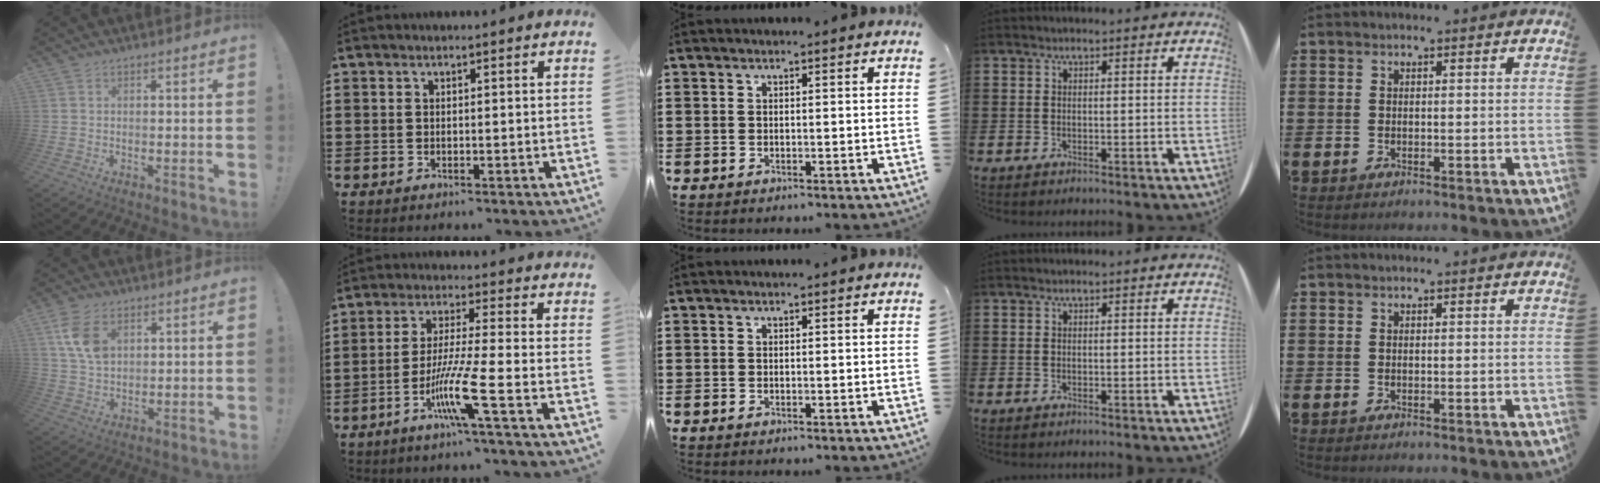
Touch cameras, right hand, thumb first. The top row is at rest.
{"thumb": {"total": 9.8, "force": [3.8, 6.4, 6.4], "torque": [-0.125, -0.005, 0.074]}, "index": {"total": 9.1, "force": [-4.2, -0.3, 8.0], "torque": [-0.167, -0.020, -0.082]}}